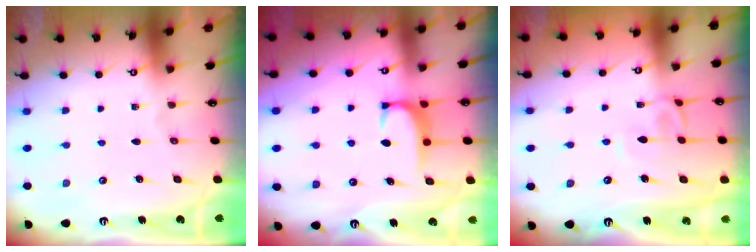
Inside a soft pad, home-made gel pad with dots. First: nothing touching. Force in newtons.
{"total": 1.7, "press": 1.6, "slide": 0.5}
{"total": 2.6, "press": 2.5, "slide": 0.6}